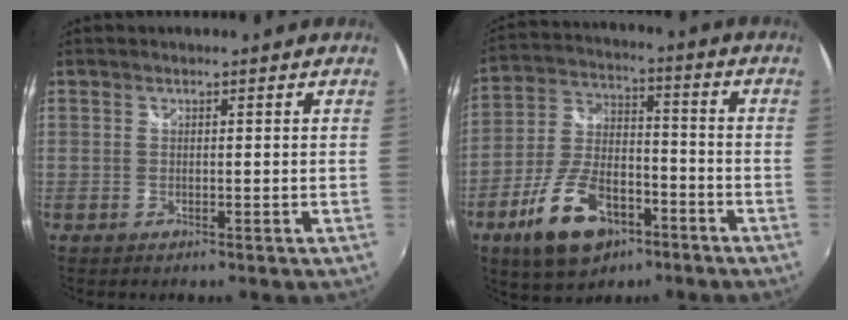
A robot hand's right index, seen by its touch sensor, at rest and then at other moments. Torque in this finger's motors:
{"motor_torque": [1.13, -1.01, 0.54, 0.13]}